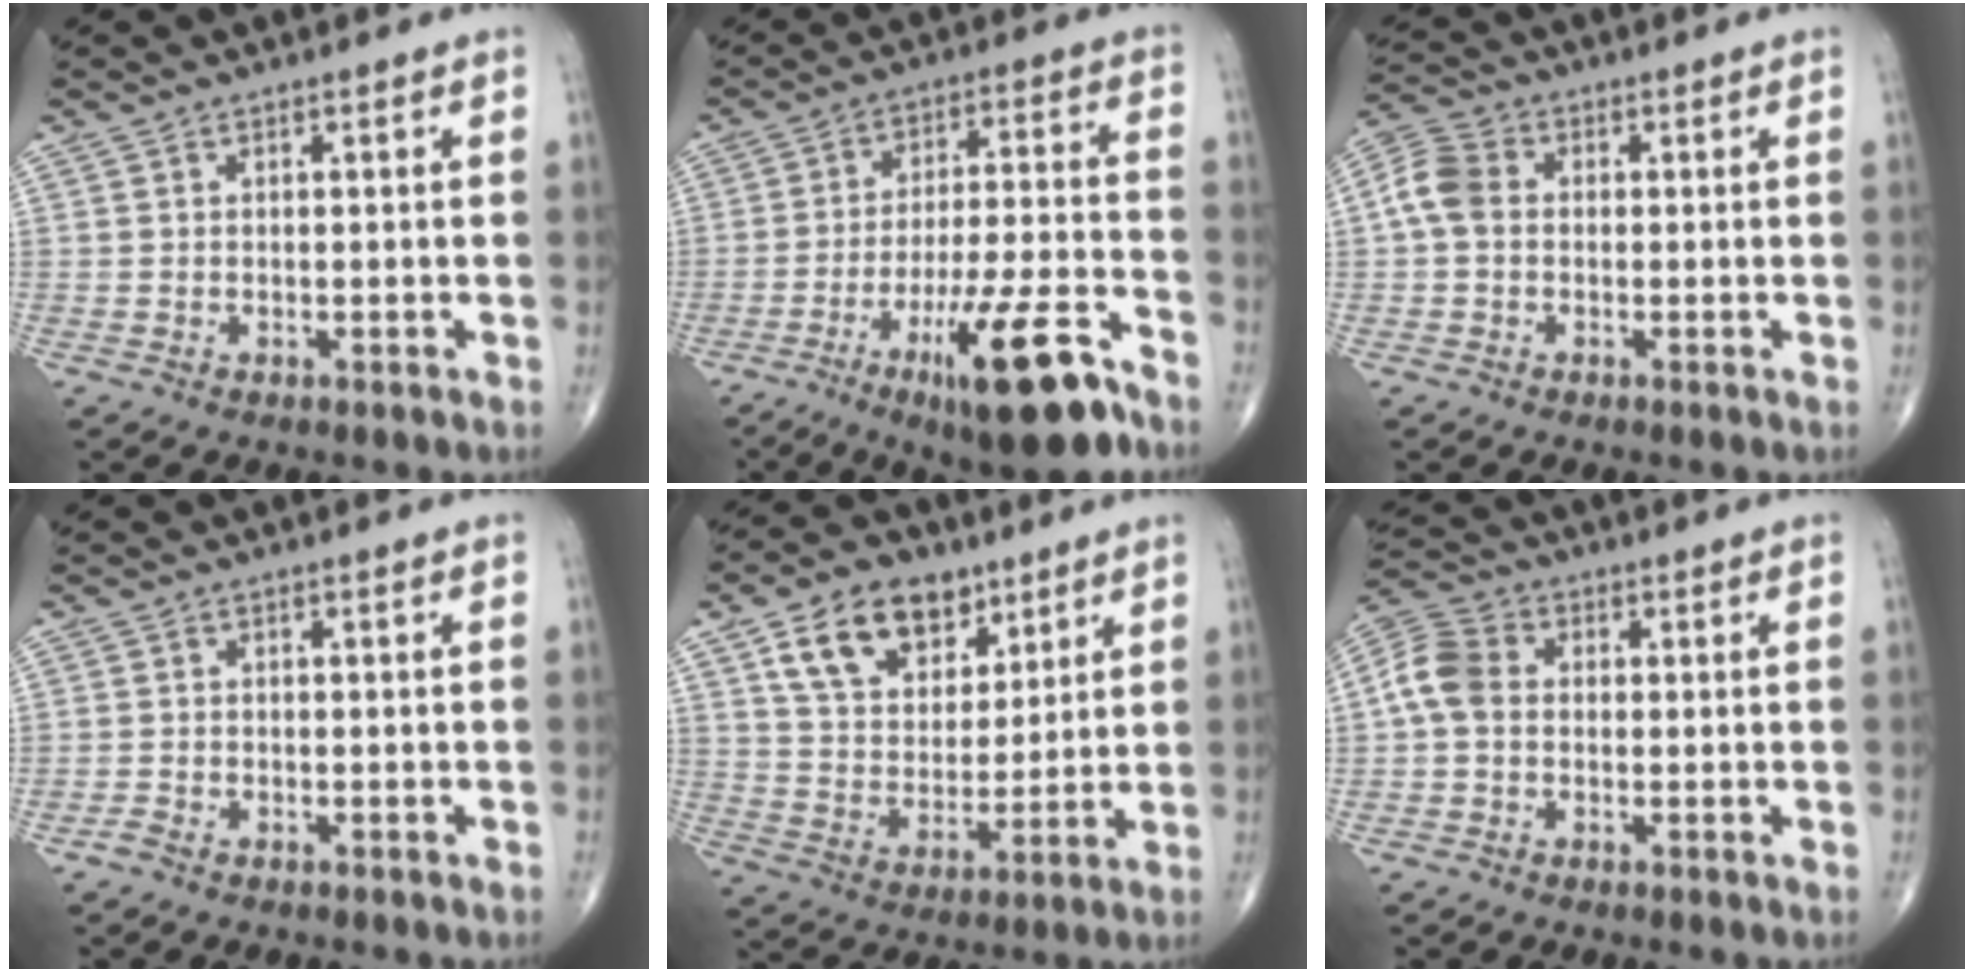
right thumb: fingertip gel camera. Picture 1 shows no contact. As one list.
[{"total": 16.6, "force": [-9.4, 3.4, 13.2], "torque": [-0.221, 0.047, -0.148]}, {"total": 6.4, "force": [0.2, 5.0, 4.0], "torque": [-0.079, 0.020, -0.005]}, {"total": 1.1, "force": [-0.9, 0.5, 0.5], "torque": [-0.016, -0.001, -0.021]}, {"total": 15.1, "force": [8.0, 10.0, 7.9], "torque": [-0.100, -0.029, 0.145]}, {"total": 7.1, "force": [0.0, 5.5, 4.4], "torque": [-0.086, 0.022, -0.011]}]